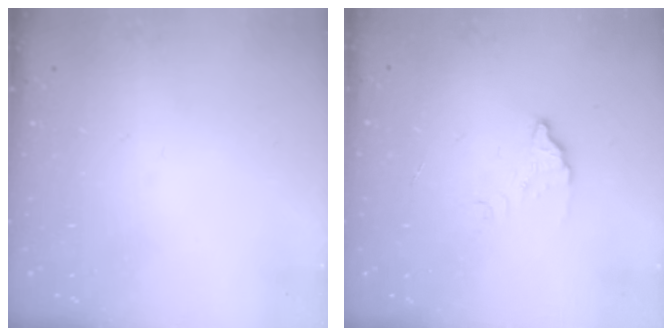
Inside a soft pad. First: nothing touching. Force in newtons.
{"total": 2.7, "press": 2.7, "slide": 0.2}